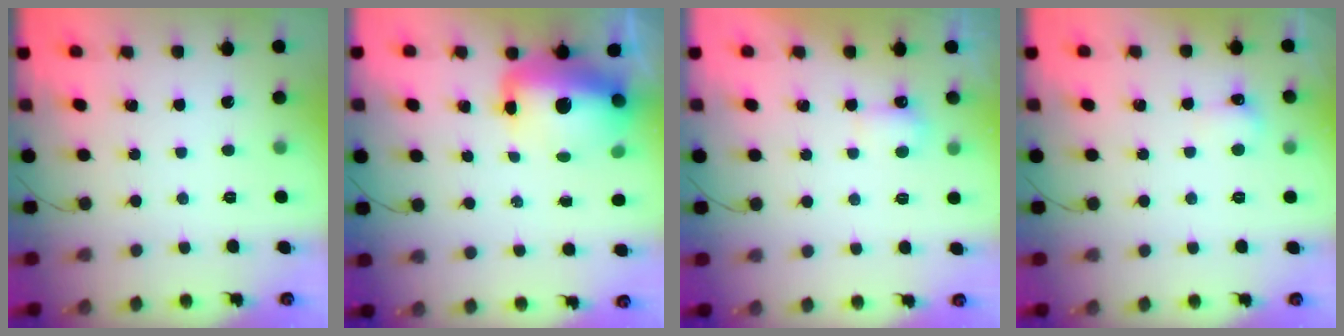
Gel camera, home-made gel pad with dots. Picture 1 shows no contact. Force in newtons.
{"total": 16.0, "press": 15.5, "slide": 3.9}
{"total": 2.8, "press": 2.7, "slide": 0.6}
{"total": 4.9, "press": 4.7, "slide": 1.4}